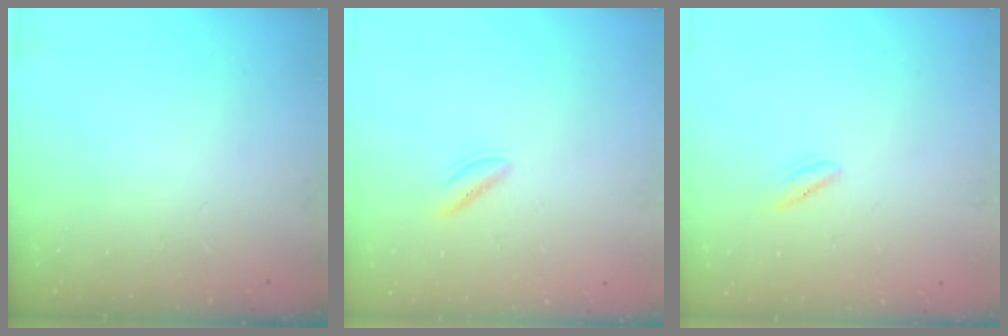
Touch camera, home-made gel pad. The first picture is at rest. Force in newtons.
{"total": 2.3, "press": 2.1, "slide": 0.9}
{"total": 0.7, "press": 0.3, "slide": 0.7}